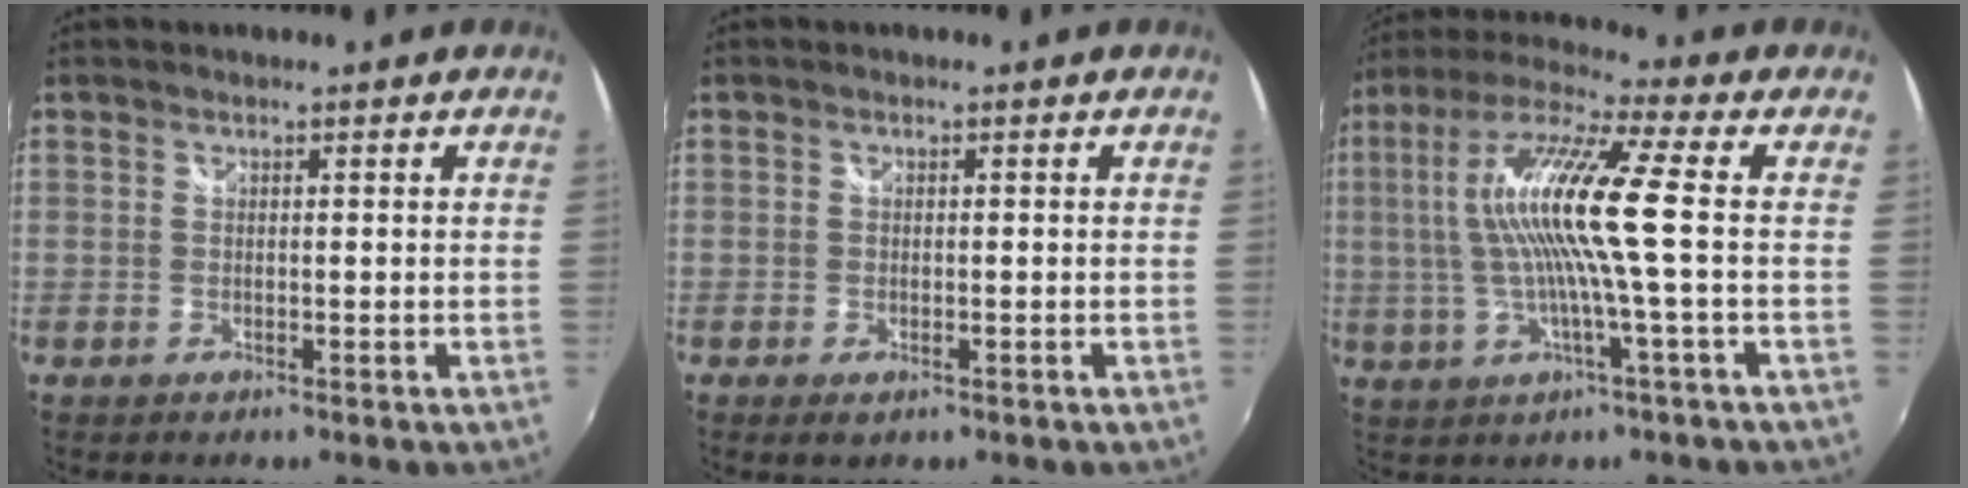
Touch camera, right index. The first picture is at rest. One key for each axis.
{"total": 1.8, "fx": -1.1, "fy": 0.9, "fz": 1.2, "tx": -0.023, "ty": -0.007, "tz": -0.018}
{"total": 13.9, "fx": 0.0, "fy": -0.4, "fz": 13.9, "tx": -0.265, "ty": 0.008, "tz": -0.002}